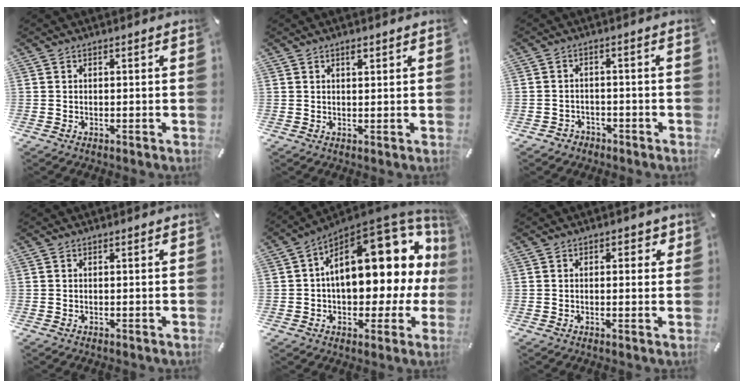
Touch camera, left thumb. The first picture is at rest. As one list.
[{"total": 1.5, "force": [0.9, 0.5, 1.0], "torque": [-0.022, 0.000, 0.017]}, {"total": 3.0, "force": [-2.0, 2.2, 0.3], "torque": [-0.005, 0.012, -0.042]}, {"total": 0.0}, {"total": 22.9, "force": [6.1, 12.6, 18.1], "torque": [-0.231, -0.054, 0.107]}, {"total": 1.7, "force": [0.4, 1.2, 1.2], "torque": [-0.010, 0.000, 0.003]}]